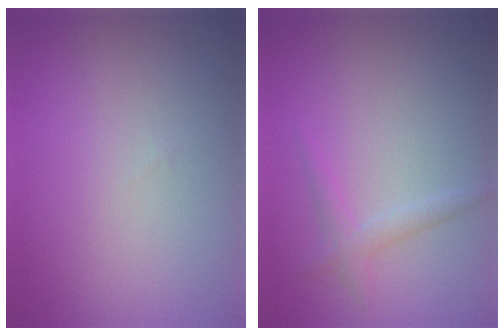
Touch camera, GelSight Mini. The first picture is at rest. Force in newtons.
{"total": 1.6, "press": 1.6, "slide": 0.1}